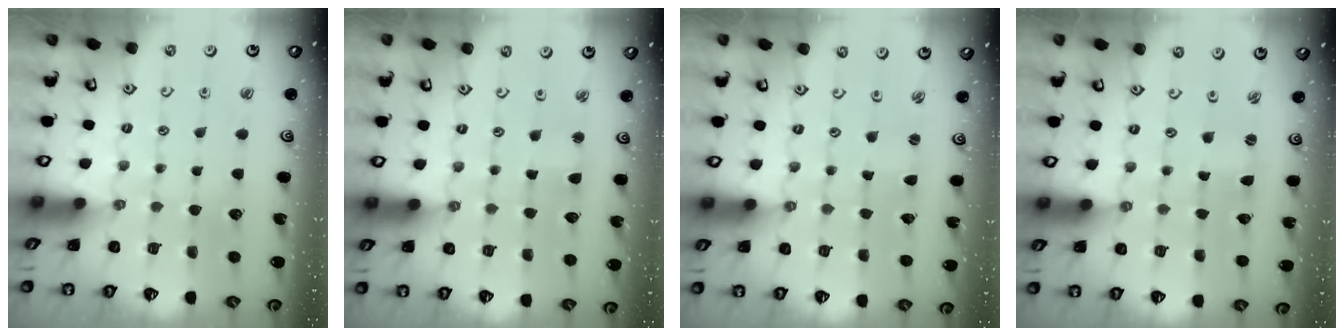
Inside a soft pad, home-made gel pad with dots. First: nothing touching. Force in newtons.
{"total": 3.0, "press": 3.0, "slide": 0.4}
{"total": 1.0, "press": 1.0, "slide": 0.2}
{"total": 0.0}